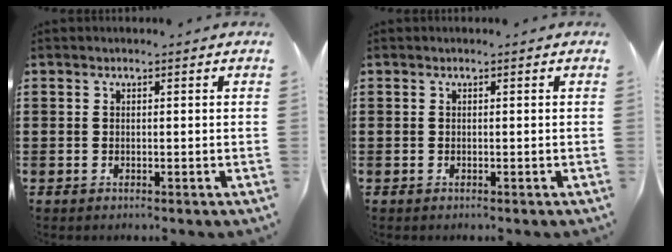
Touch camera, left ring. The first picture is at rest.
{"total": 0.0}